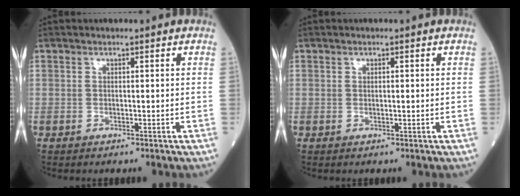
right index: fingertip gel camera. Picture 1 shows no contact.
{"total": 0.5, "force": [0.1, 0.1, 0.5], "torque": [-0.012, -0.001, 0.002]}